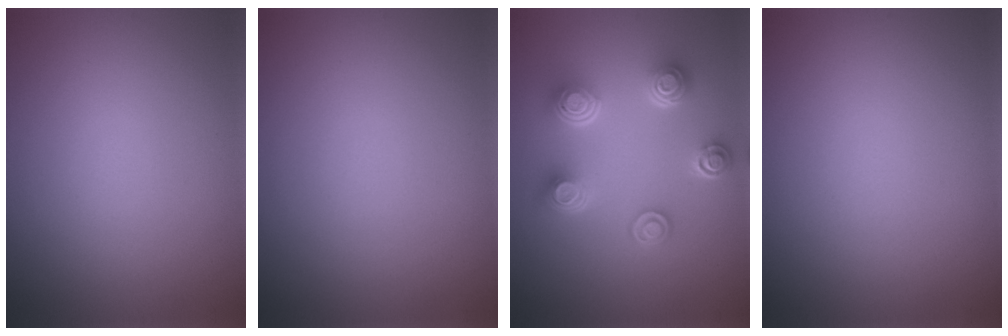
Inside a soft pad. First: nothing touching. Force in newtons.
{"total": 0.0}
{"total": 4.9, "press": 3.6, "slide": 3.4}
{"total": 0.0}